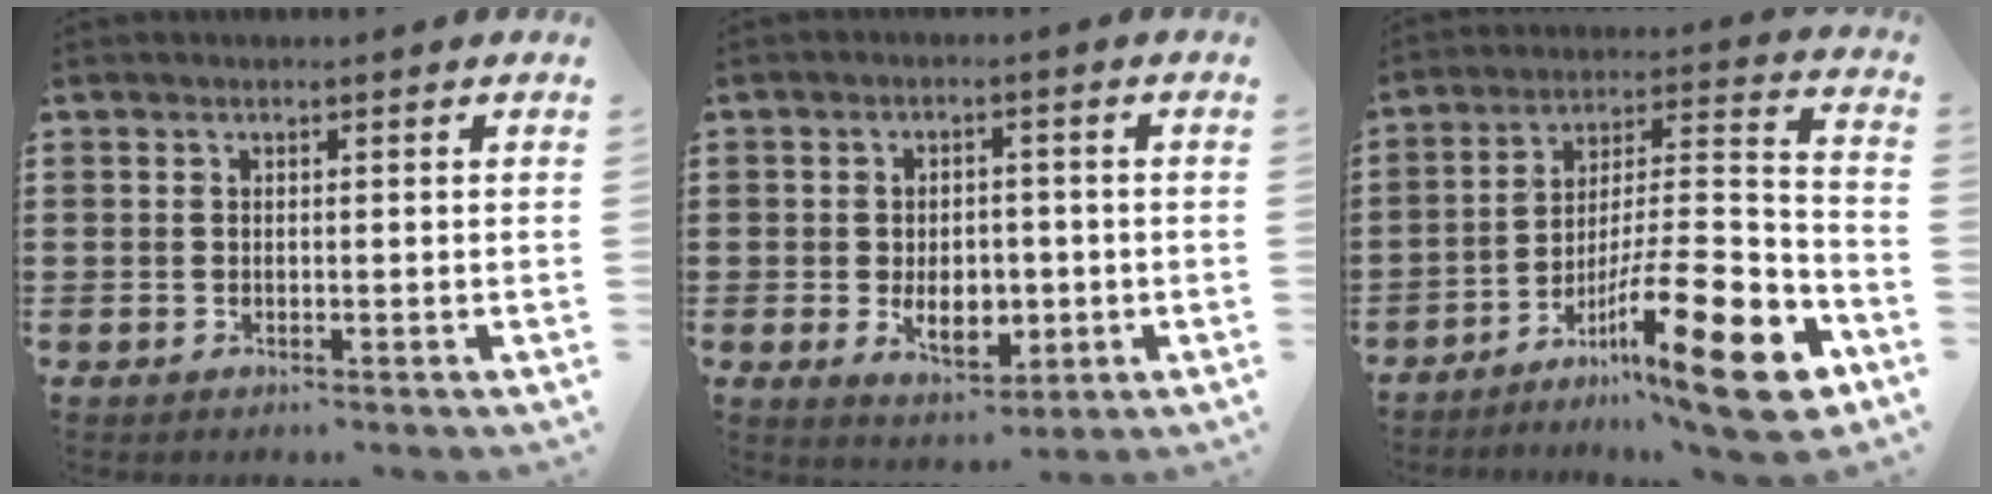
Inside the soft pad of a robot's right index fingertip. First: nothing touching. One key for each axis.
{"total": 6.2, "fx": -1.4, "fy": 4.0, "fz": 4.5, "tx": -0.067, "ty": 0.005, "tz": -0.028}
{"total": 19.6, "fx": -11.1, "fy": 3.3, "fz": 15.8, "tx": -0.239, "ty": 0.038, "tz": -0.182}